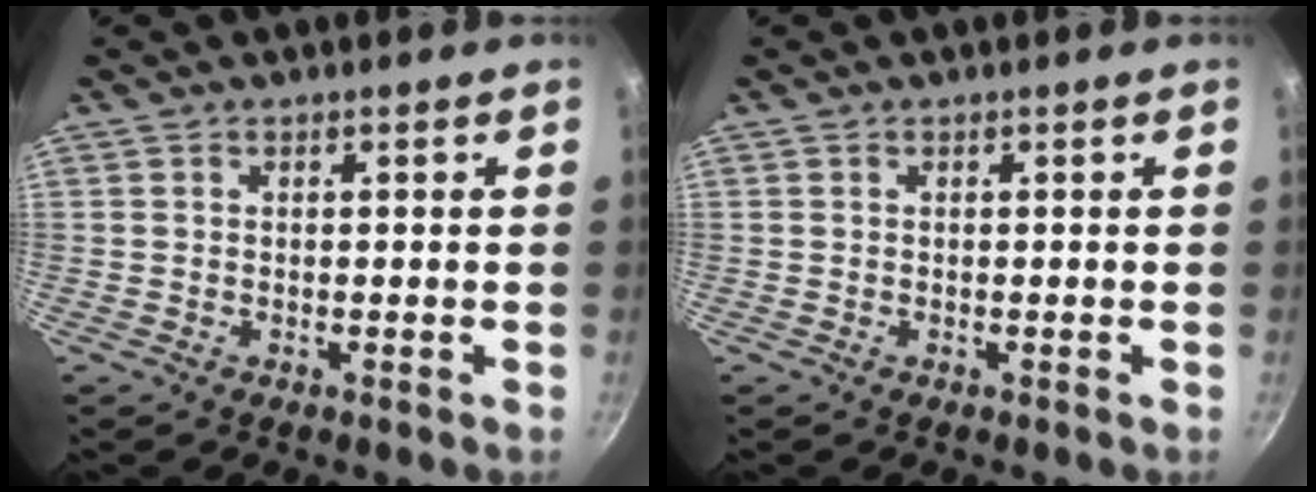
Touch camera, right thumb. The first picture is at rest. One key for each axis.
{"total": 0.0}